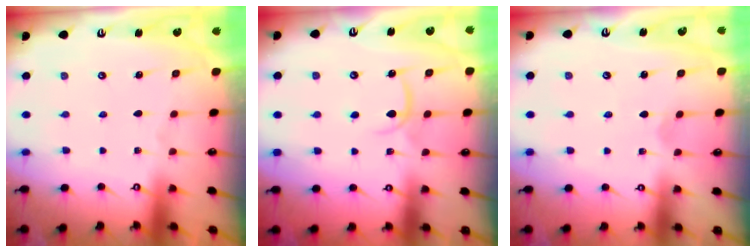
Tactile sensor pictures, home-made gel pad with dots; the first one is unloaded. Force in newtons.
{"total": 6.9, "press": 6.8, "slide": 0.9}
{"total": 2.0, "press": 2.0, "slide": 0.1}